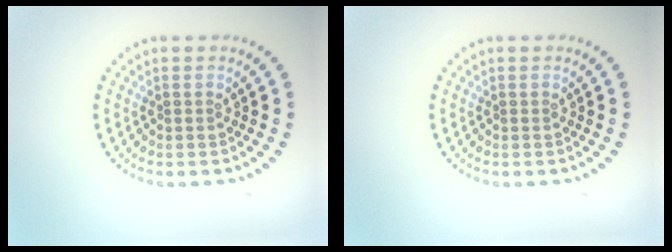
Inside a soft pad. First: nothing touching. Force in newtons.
{"total": 0.0}